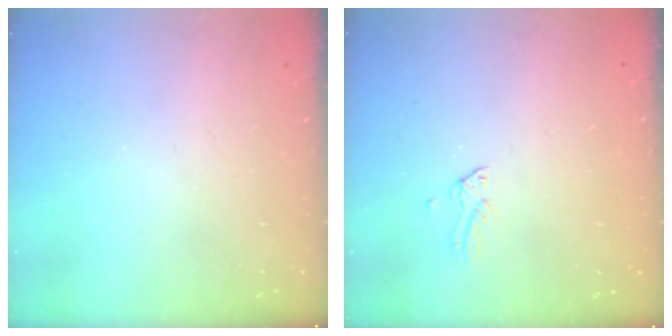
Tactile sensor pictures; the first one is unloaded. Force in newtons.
{"total": 0.0}